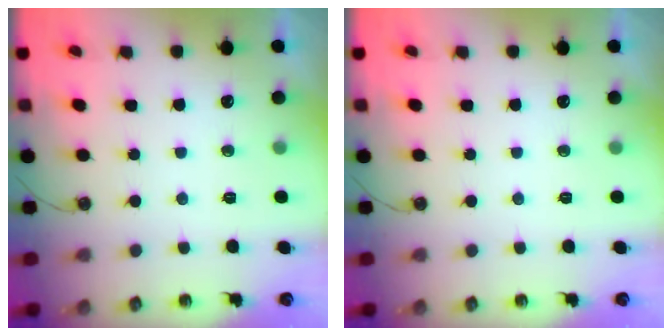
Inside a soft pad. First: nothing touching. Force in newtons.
{"total": 0.0}